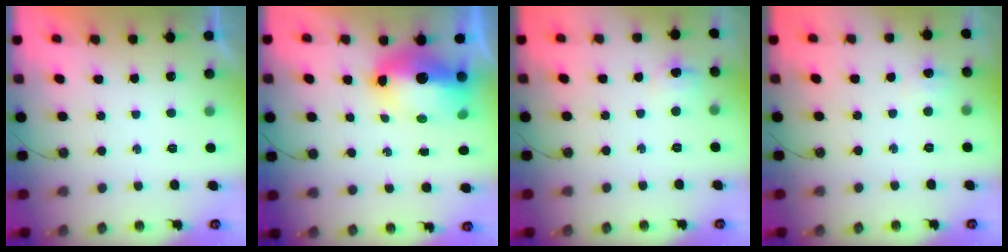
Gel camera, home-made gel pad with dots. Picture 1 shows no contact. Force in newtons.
{"total": 12.7, "press": 12.6, "slide": 1.4}
{"total": 6.3, "press": 4.9, "slide": 3.9}
{"total": 4.3, "press": 4.2, "slide": 0.6}